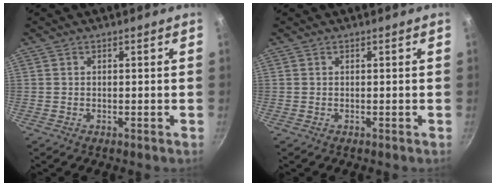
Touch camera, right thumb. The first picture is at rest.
{"total": 0.0}